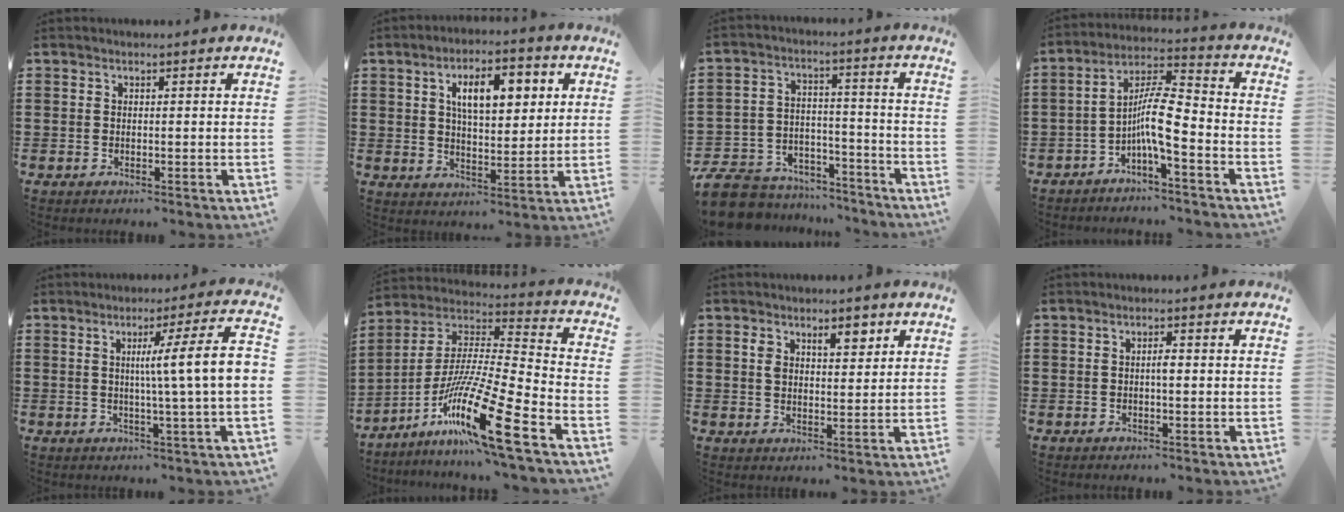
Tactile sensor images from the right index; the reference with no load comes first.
{"total": 8.4, "force": [2.9, 3.5, 7.1], "torque": [-0.121, 0.005, 0.043]}
{"total": 8.6, "force": [-8.0, 2.9, 1.3], "torque": [-0.043, 0.021, -0.160]}
{"total": 7.9, "force": [-2.9, 1.4, 7.2], "torque": [-0.141, 0.002, -0.057]}
{"total": 9.5, "force": [0.8, -0.3, 9.4], "torque": [-0.162, -0.007, 0.005]}
{"total": 17.6, "force": [-10.7, 1.0, 13.9], "torque": [-0.279, 0.003, -0.199]}
{"total": 4.3, "force": [2.1, 2.0, 3.1], "torque": [-0.052, 0.003, 0.032]}
{"total": 1.5, "force": [-0.1, 0.4, 1.5], "torque": [-0.027, 0.000, -0.003]}